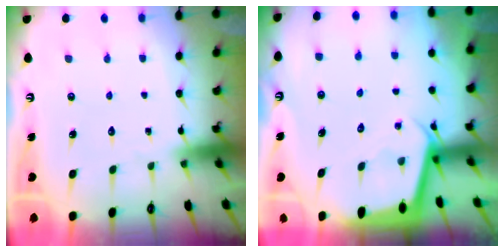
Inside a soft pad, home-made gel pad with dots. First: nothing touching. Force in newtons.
{"total": 2.3, "press": 2.3, "slide": 0.1}